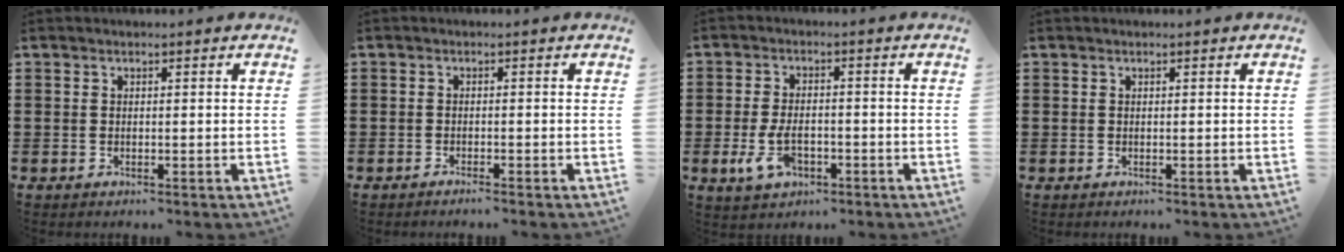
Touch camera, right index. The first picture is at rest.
{"total": 1.0, "force": [-0.9, -0.2, 0.3], "torque": [-0.006, -0.002, -0.017]}
{"total": 5.5, "force": [-2.0, 3.0, 4.2], "torque": [-0.098, -0.001, -0.040]}
{"total": 0.0}